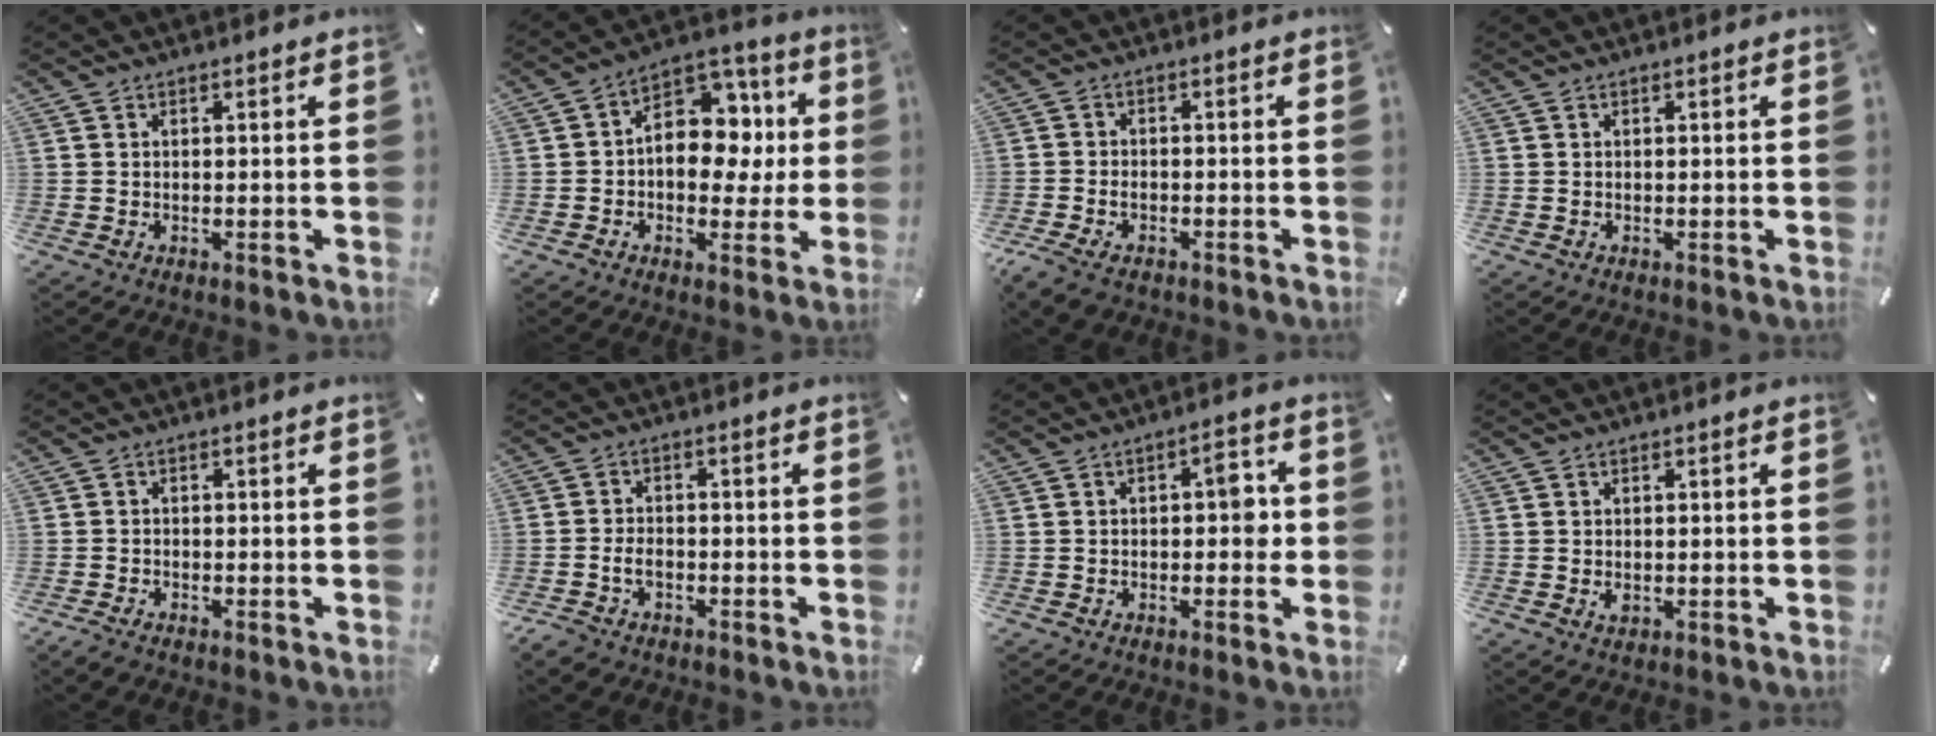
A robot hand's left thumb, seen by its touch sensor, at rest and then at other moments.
{"total": 13.7, "force": [0.6, 10.7, 8.5], "torque": [-0.120, -0.007, 0.016]}
{"total": 3.6, "force": [-2.1, 2.3, 1.9], "torque": [-0.052, 0.005, -0.044]}
{"total": 0.0}
{"total": 1.6, "force": [-1.2, 0.9, 0.6], "torque": [-0.018, 0.003, -0.028]}
{"total": 3.8, "force": [-1.7, 2.6, 2.2], "torque": [-0.051, 0.007, -0.035]}
{"total": 5.1, "force": [0.1, 2.9, 4.2], "torque": [-0.048, 0.004, -0.009]}
{"total": 1.0, "force": [-0.1, 0.8, 0.7], "torque": [-0.013, 0.002, -0.001]}